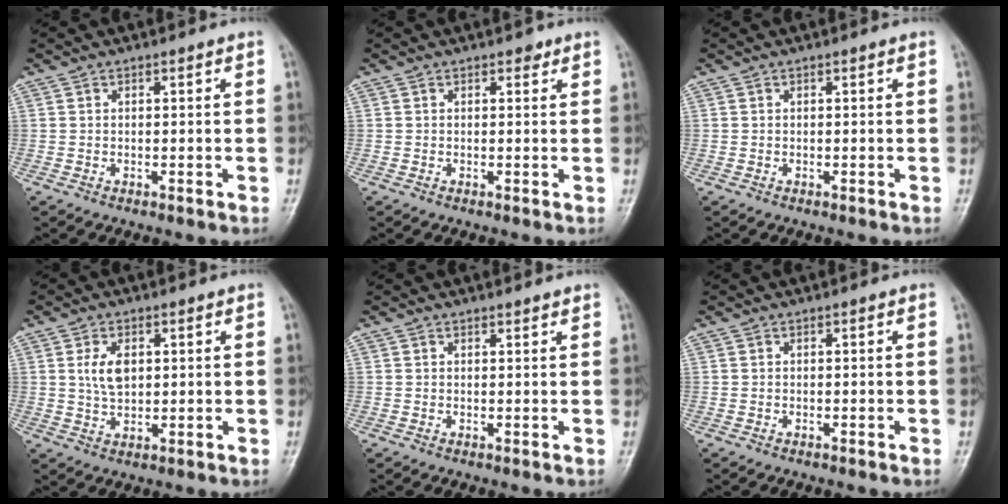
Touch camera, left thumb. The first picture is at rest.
{"total": 1.2, "force": [0.8, 0.7, 0.5], "torque": [0.003, -0.004, 0.007]}
{"total": 0.0}
{"total": 5.2, "force": [1.3, 3.1, 4.0], "torque": [-0.067, -0.006, 0.027]}
{"total": 1.1, "force": [1.1, 0.2, 0.2], "torque": [0.001, -0.006, 0.016]}
{"total": 0.0}